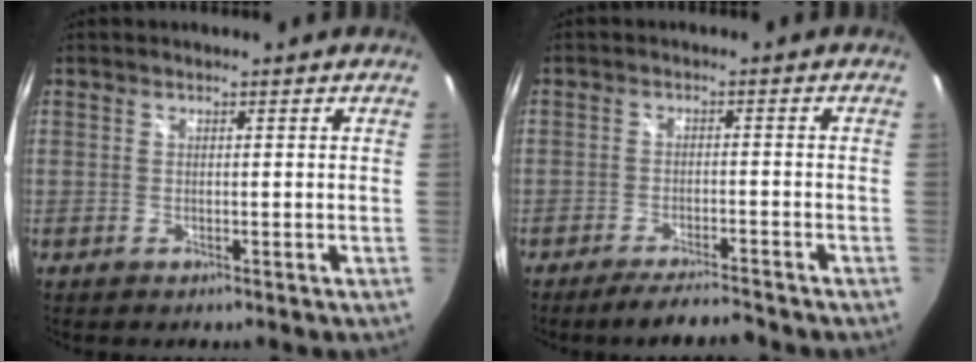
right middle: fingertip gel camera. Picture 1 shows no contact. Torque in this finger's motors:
{"motor_torque": [0.70, -0.92, -0.04, 0.00]}